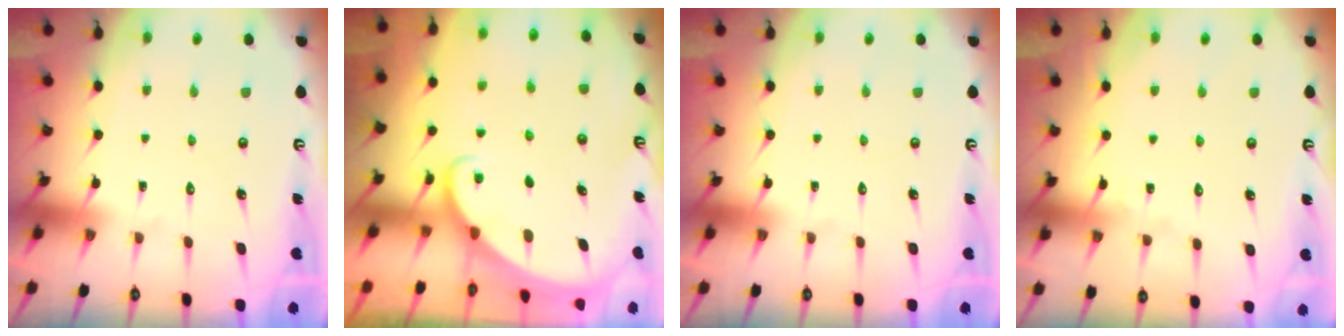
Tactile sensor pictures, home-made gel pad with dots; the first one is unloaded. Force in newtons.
{"total": 1.9, "press": 1.9, "slide": 0.1}
{"total": 0.0}
{"total": 1.7, "press": 1.7, "slide": 0.2}